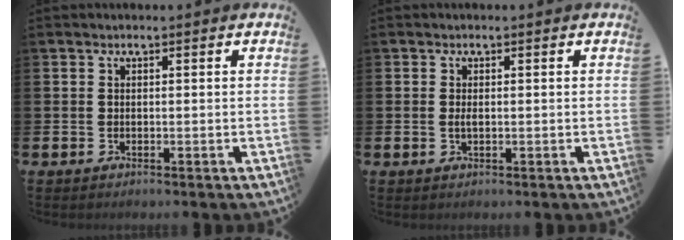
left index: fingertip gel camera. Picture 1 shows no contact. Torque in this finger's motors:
{"motor_torque": [0.30, 0.05, 0.00, 0.04]}